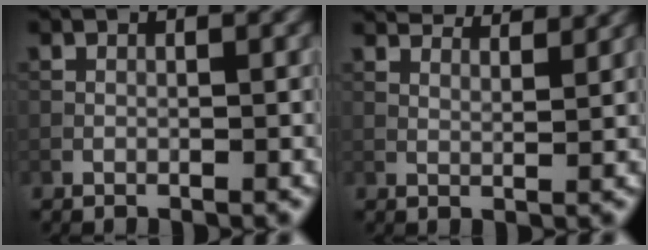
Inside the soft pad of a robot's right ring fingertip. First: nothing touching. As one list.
[{"total": 5.3, "force": [4.7, 1.0, 2.3], "torque": [-0.035, 0.003, 0.057]}]